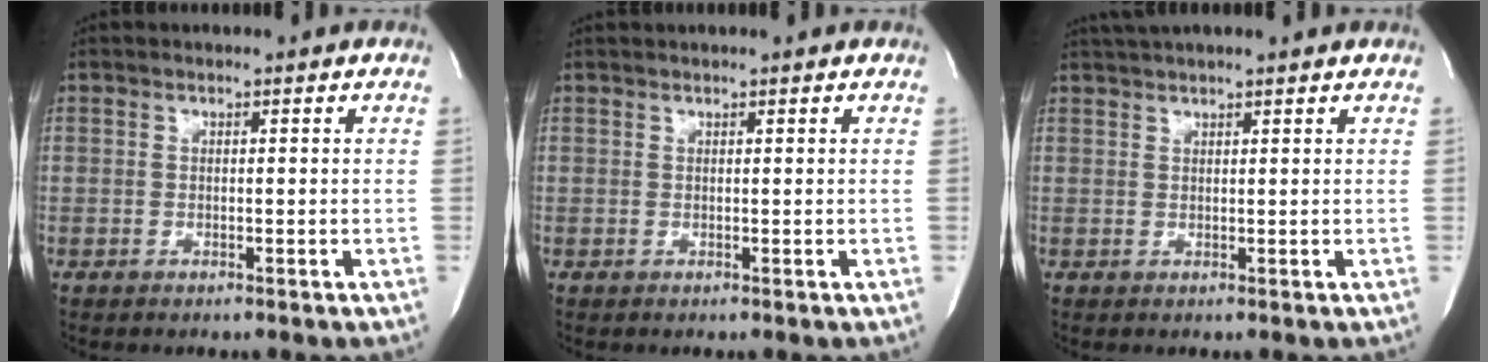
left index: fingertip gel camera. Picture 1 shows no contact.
{"total": 2.3, "force": [2.2, 0.0, 0.7], "torque": [-0.013, 0.021, 0.027]}
{"total": 7.0, "force": [6.3, 0.2, 3.1], "torque": [-0.052, 0.033, 0.089]}